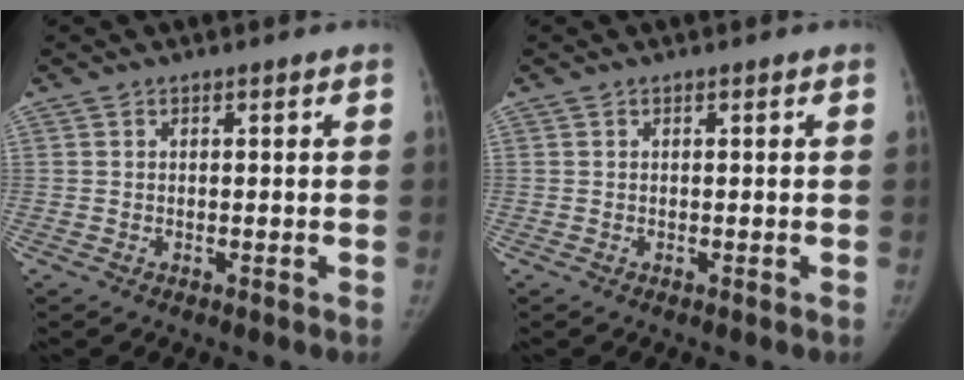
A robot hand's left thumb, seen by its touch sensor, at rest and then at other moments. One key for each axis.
{"total": 0.0}